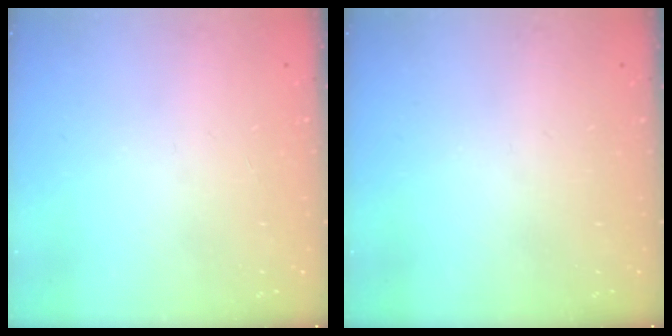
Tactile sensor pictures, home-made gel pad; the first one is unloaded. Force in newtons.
{"total": 0.0}